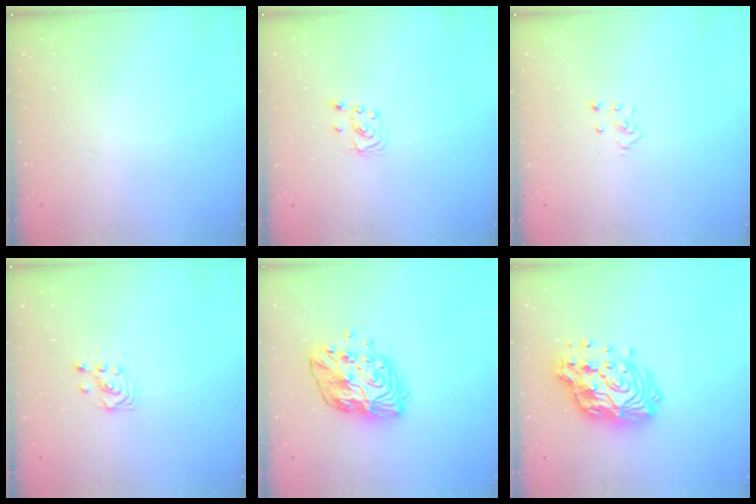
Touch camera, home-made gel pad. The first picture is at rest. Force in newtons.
{"total": 3.1, "press": 3.1, "slide": 0.2}
{"total": 2.8, "press": 2.8, "slide": 0.3}
{"total": 3.8, "press": 3.8, "slide": 0.3}
{"total": 13.5, "press": 13.5, "slide": 1.0}
{"total": 18.7, "press": 18.6, "slide": 1.5}